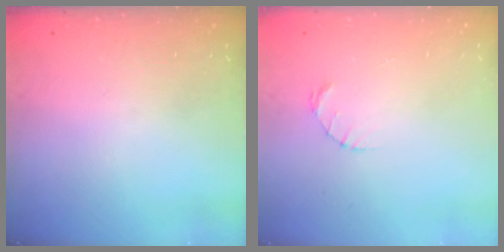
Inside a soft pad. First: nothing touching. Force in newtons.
{"total": 1.4, "press": 1.4, "slide": 0.2}